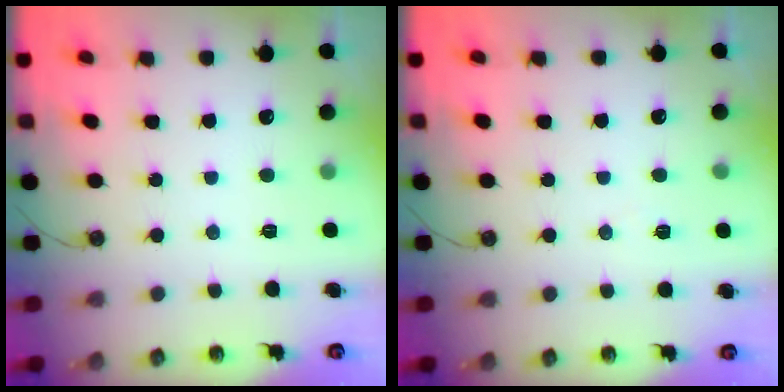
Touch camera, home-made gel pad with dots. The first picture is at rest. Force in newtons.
{"total": 4.2, "press": 3.7, "slide": 1.9}